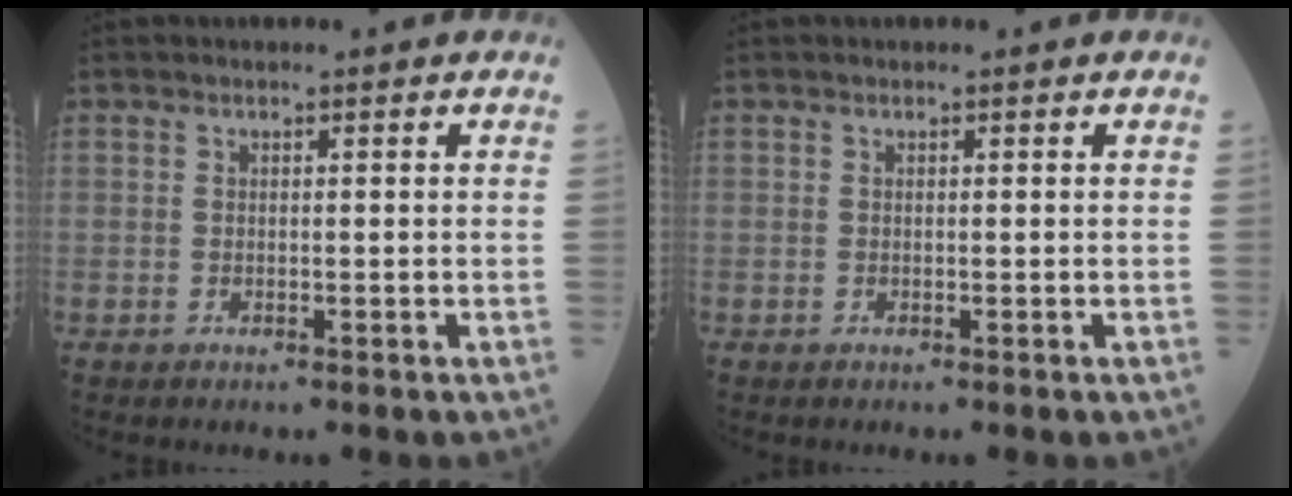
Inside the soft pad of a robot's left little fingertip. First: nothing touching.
{"total": 0.0}